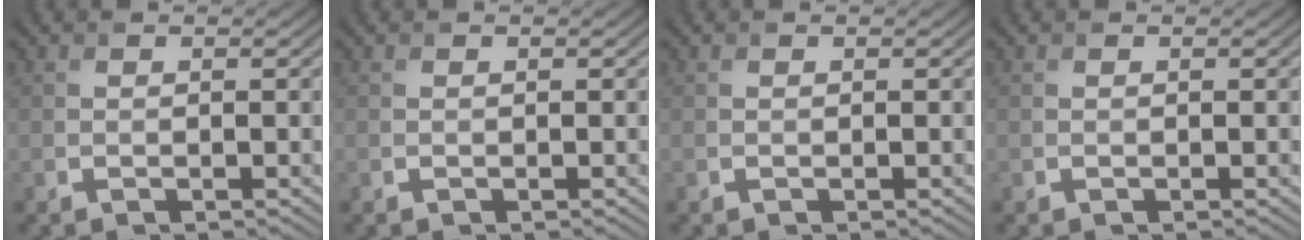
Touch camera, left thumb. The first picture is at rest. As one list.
[{"total": 0.0}, {"total": 0.0}, {"total": 0.0}]